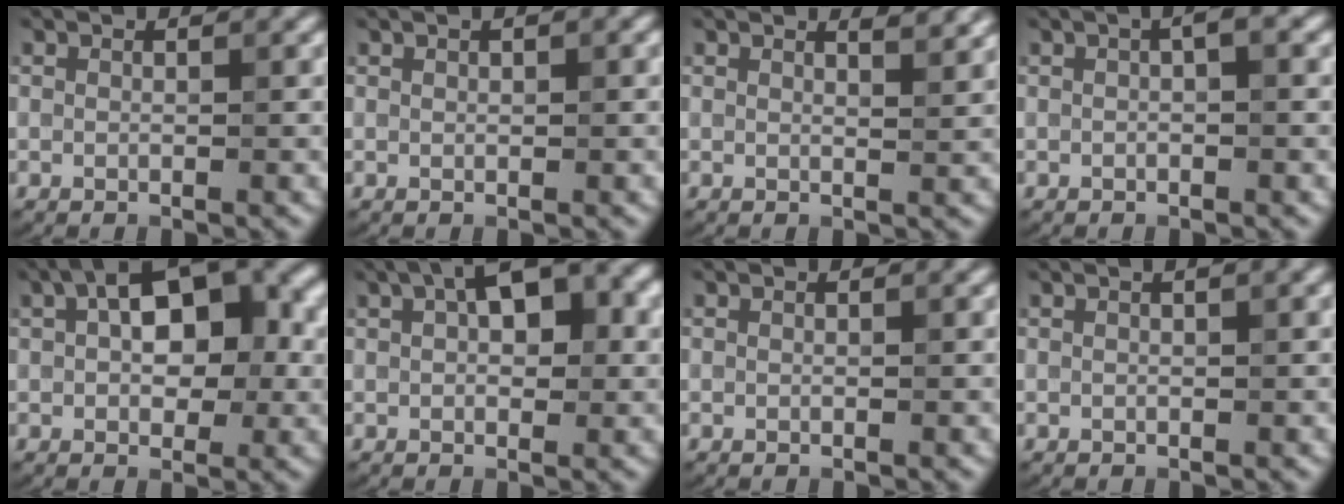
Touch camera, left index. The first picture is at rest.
{"total": 0.7, "force": [0.3, 0.2, 0.5], "torque": [-0.007, 0.003, 0.005]}
{"total": 2.4, "force": [1.9, 0.7, 1.2], "torque": [-0.006, 0.002, 0.018]}
{"total": 1.4, "force": [0.2, 0.2, 1.3], "torque": [-0.024, 0.006, 0.004]}
{"total": 9.8, "force": [2.8, 5.3, 7.7], "torque": [-0.106, 0.022, 0.033]}
{"total": 6.6, "force": [2.4, 3.3, 5.2], "torque": [-0.078, 0.016, 0.029]}
{"total": 0.0}
{"total": 1.6, "force": [0.7, 0.3, 1.4], "torque": [-0.021, 0.004, 0.005]}